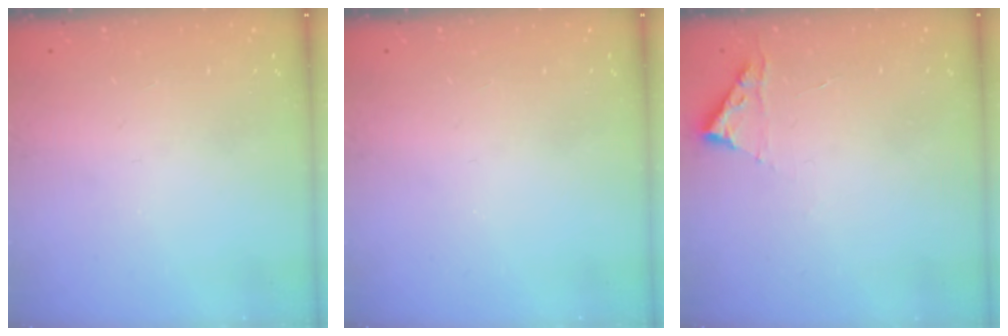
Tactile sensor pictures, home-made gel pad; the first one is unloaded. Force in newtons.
{"total": 0.0}
{"total": 2.8, "press": 2.8, "slide": 0.3}